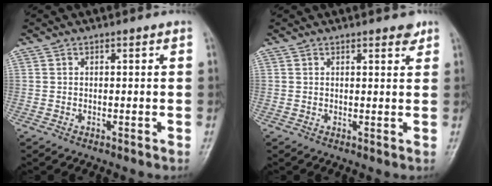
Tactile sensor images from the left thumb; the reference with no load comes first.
{"total": 2.2, "force": [1.6, 0.7, 1.3], "torque": [-0.010, -0.009, 0.020]}